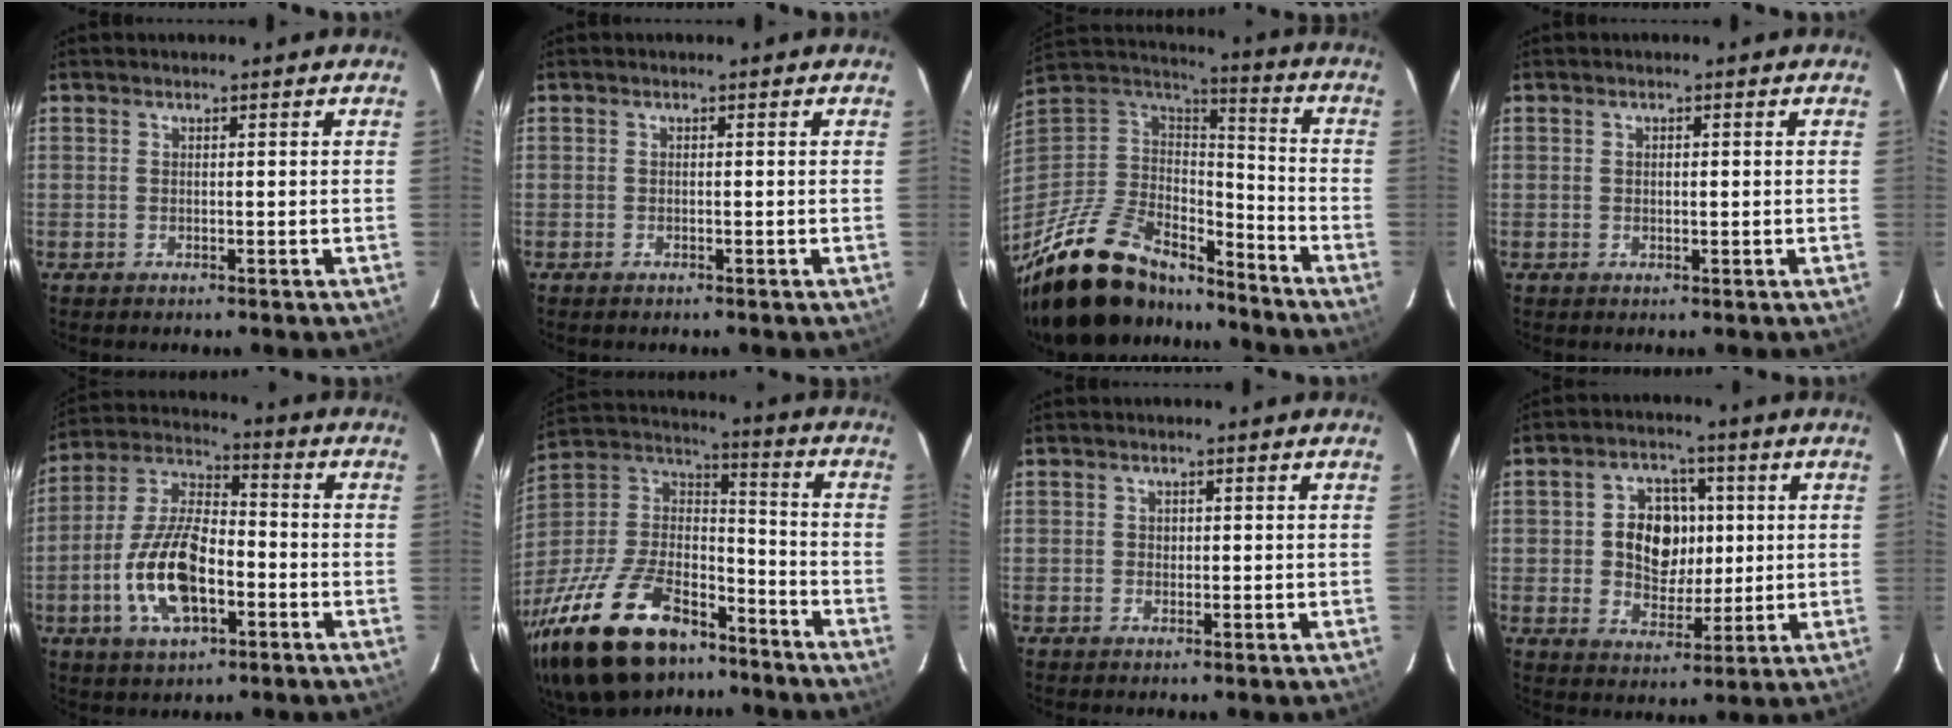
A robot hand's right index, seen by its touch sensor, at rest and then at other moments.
{"total": 0.5, "force": [-0.4, 0.2, 0.2], "torque": [-0.003, -0.001, -0.010]}
{"total": 27.1, "force": [-20.2, 11.5, 14.0], "torque": [-0.286, -0.003, -0.327]}
{"total": 0.9, "force": [0.1, 0.6, 0.7], "torque": [-0.013, 0.003, 0.001]}
{"total": 15.0, "force": [-4.9, 6.7, 12.4], "torque": [-0.259, 0.003, -0.089]}
{"total": 33.8, "force": [-22.2, 16.5, 19.3], "torque": [-0.418, -0.007, -0.355]}
{"total": 0.8, "force": [0.0, 0.8, 0.0], "torque": [0.004, 0.001, -0.001]}
{"total": 10.0, "force": [1.0, 8.0, 6.0], "torque": [-0.116, 0.014, 0.024]}